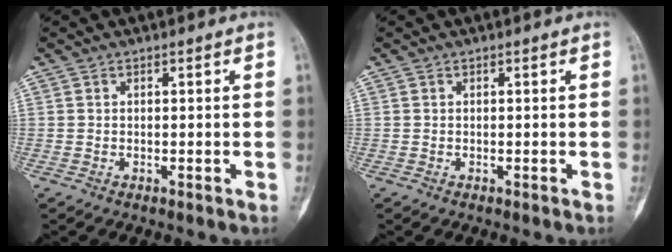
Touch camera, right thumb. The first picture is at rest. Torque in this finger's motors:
{"motor_torque": [-0.47, 0.47, 0.09, 0.08, 0.02]}